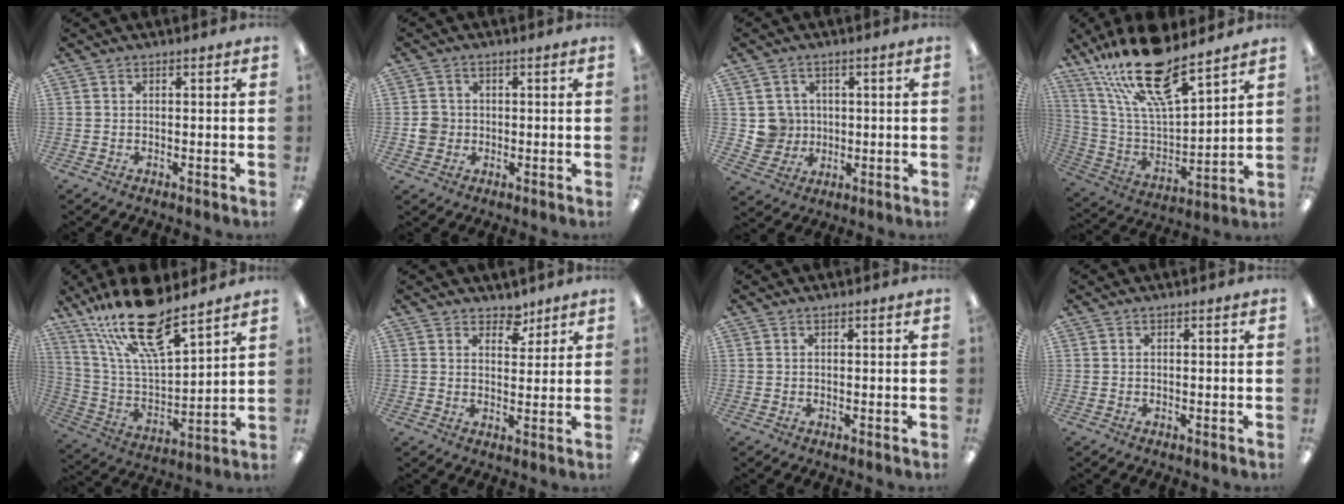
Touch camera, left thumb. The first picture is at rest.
{"total": 3.7, "force": [-0.2, 3.6, 0.9], "torque": [-0.011, 0.004, -0.005]}
{"total": 6.1, "force": [1.1, 6.0, 0.3], "torque": [-0.006, 0.002, 0.025]}
{"total": 21.5, "force": [16.1, 6.1, 12.9], "torque": [-0.243, -0.096, 0.279]}
{"total": 20.5, "force": [15.2, 6.1, 12.4], "torque": [-0.248, -0.087, 0.263]}
{"total": 4.8, "force": [3.9, 2.6, 1.3], "torque": [-0.003, -0.025, 0.066]}
{"total": 0.0}
{"total": 0.0}